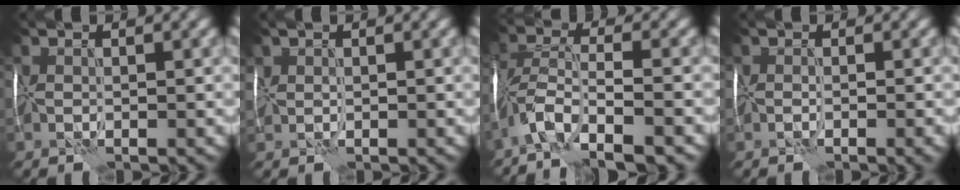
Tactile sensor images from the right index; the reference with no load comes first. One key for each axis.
{"total": 1.3, "fx": 0.8, "fy": 1.1, "fz": 0.2, "tx": -0.007, "ty": 0.005, "tz": 0.014}
{"total": 7.2, "fx": -4.8, "fy": 2.1, "fz": 4.9, "tx": -0.091, "ty": 0.004, "tz": -0.100}
{"total": 1.8, "fx": -0.8, "fy": 0.7, "fz": 1.5, "tx": -0.013, "ty": 0.000, "tz": -0.005}